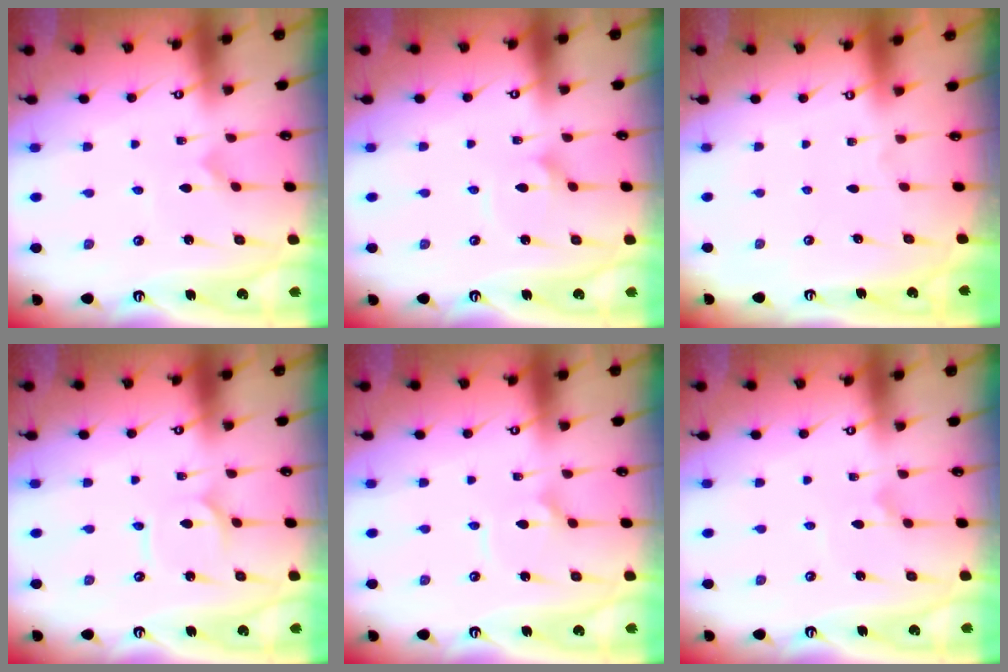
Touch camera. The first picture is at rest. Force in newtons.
{"total": 2.0, "press": 2.0, "slide": 0.1}
{"total": 0.0}
{"total": 2.1, "press": 2.1, "slide": 0.3}
{"total": 2.7, "press": 2.7, "slide": 0.2}
{"total": 0.7, "press": 0.7, "slide": 0.1}